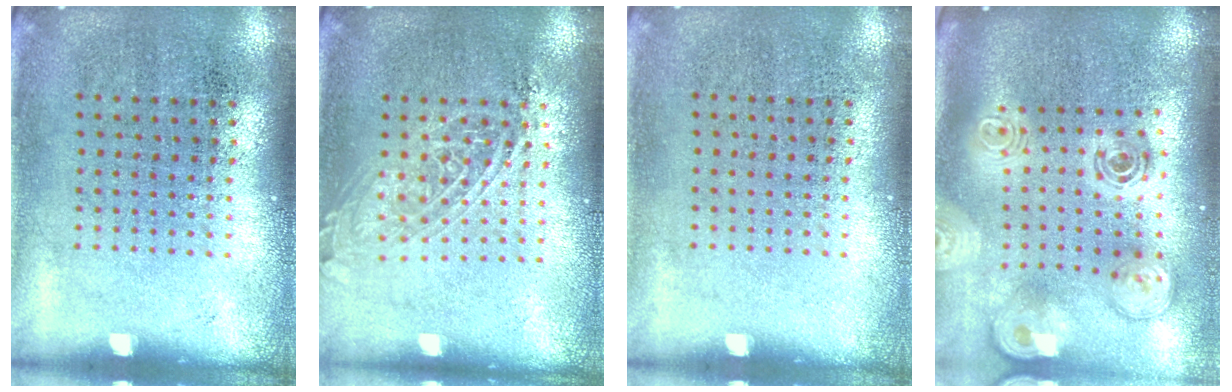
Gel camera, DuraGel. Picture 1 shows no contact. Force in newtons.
{"total": 1.6, "press": 1.3, "slide": 0.9}
{"total": 0.0}
{"total": 2.8, "press": 2.1, "slide": 1.9}